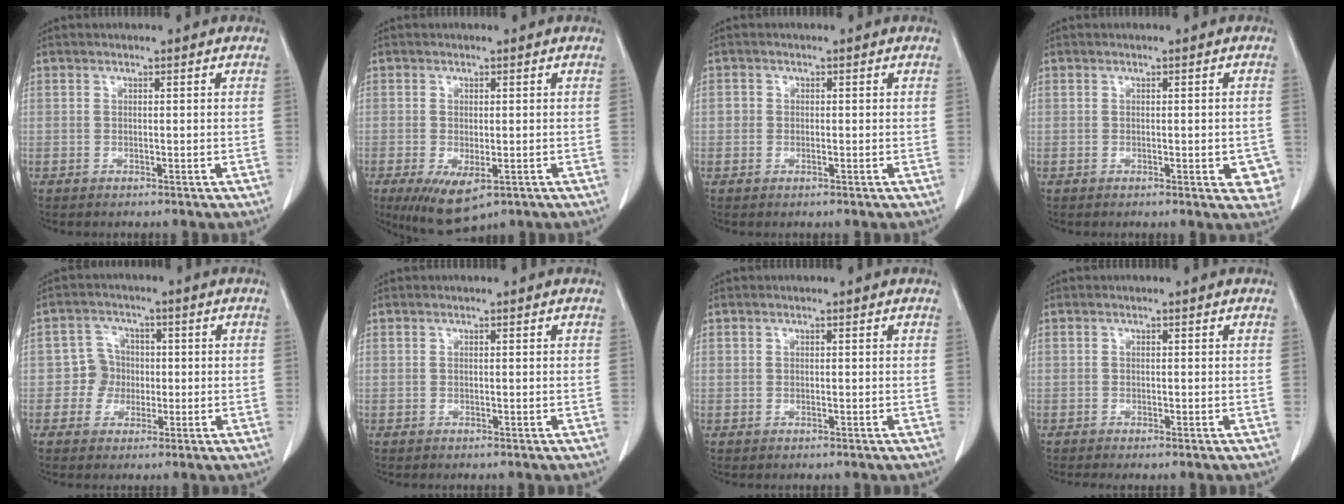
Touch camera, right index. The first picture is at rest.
{"total": 7.6, "force": [-3.7, 3.2, 5.8], "torque": [-0.095, -0.020, -0.050]}
{"total": 1.2, "force": [-0.2, 1.1, 0.6], "torque": [-0.006, 0.002, -0.004]}
{"total": 4.4, "force": [-1.2, 1.6, 3.8], "torque": [-0.022, 0.000, -0.012]}
{"total": 4.3, "force": [-0.5, 4.2, 0.7], "torque": [-0.008, 0.015, -0.007]}
{"total": 0.0}
{"total": 0.0}
{"total": 0.8, "force": [-0.6, 0.0, 0.6], "torque": [-0.012, -0.003, -0.011]}